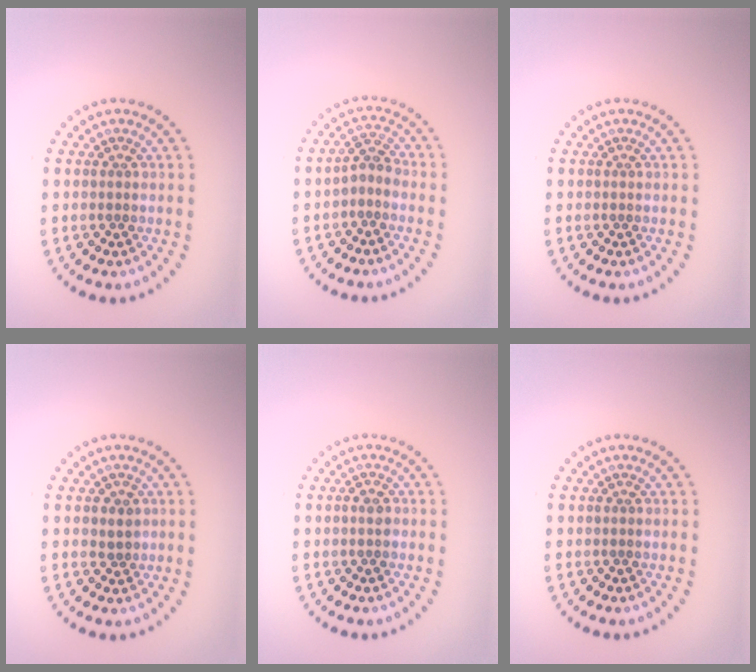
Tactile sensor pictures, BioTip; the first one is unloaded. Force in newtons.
{"total": 1.7, "press": 1.4, "slide": 1.0}
{"total": 0.0}
{"total": 1.2, "press": 1.0, "slide": 0.7}
{"total": 0.9, "press": 0.9, "slide": 0.2}
{"total": 0.0}